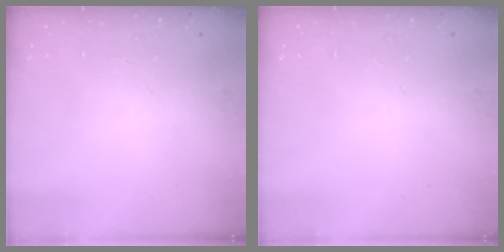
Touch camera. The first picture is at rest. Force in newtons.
{"total": 0.0}